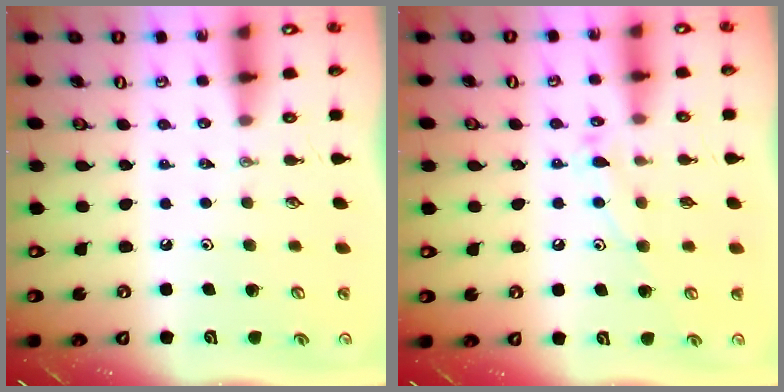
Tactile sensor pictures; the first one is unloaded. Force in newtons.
{"total": 8.7, "press": 8.6, "slide": 0.5}